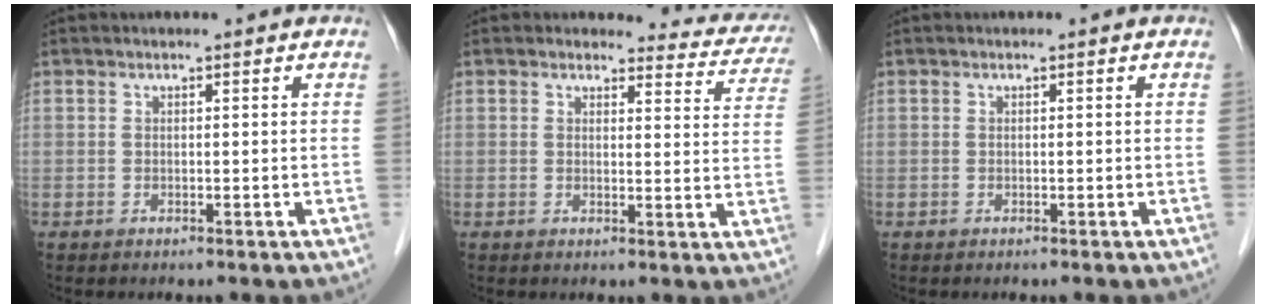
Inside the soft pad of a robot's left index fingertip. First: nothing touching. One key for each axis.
{"total": 8.3, "fx": 7.8, "fy": 2.9, "fz": 0.3, "tx": 0.029, "ty": -0.029, "tz": 0.057}
{"total": 0.0}